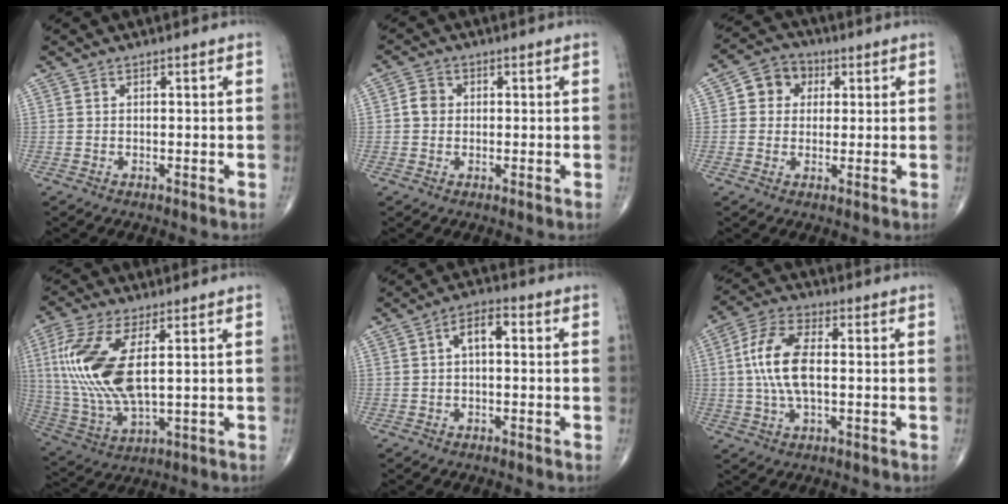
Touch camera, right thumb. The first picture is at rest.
{"total": 2.8, "force": [0.1, 2.5, 1.3], "torque": [-0.014, 0.005, -0.004]}
{"total": 6.4, "force": [1.5, 5.6, 2.8], "torque": [-0.014, 0.008, 0.015]}
{"total": 16.8, "force": [3.2, 7.0, 14.9], "torque": [-0.341, -0.012, 0.069]}
{"total": 3.0, "force": [0.4, 1.4, 2.6], "torque": [-0.041, 0.012, 0.003]}
{"total": 9.3, "force": [0.3, 4.2, 8.3], "torque": [-0.172, 0.006, 0.004]}